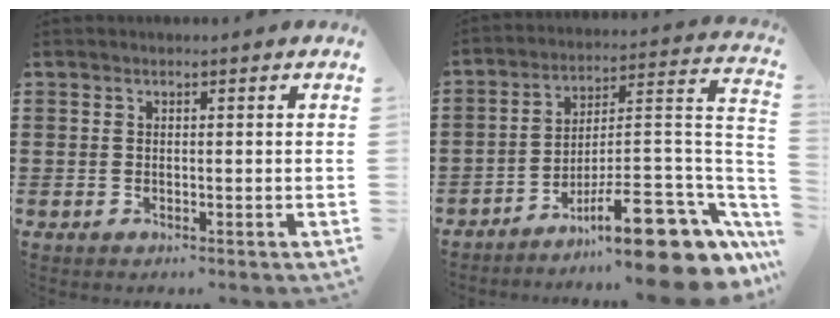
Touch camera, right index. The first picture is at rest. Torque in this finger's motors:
{"motor_torque": [0.09, -0.01, -0.17, -0.21]}